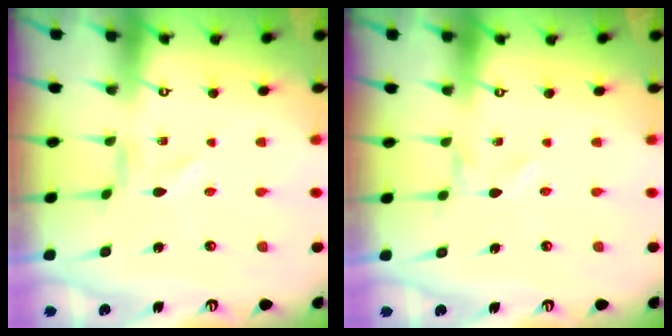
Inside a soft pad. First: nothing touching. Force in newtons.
{"total": 0.0}